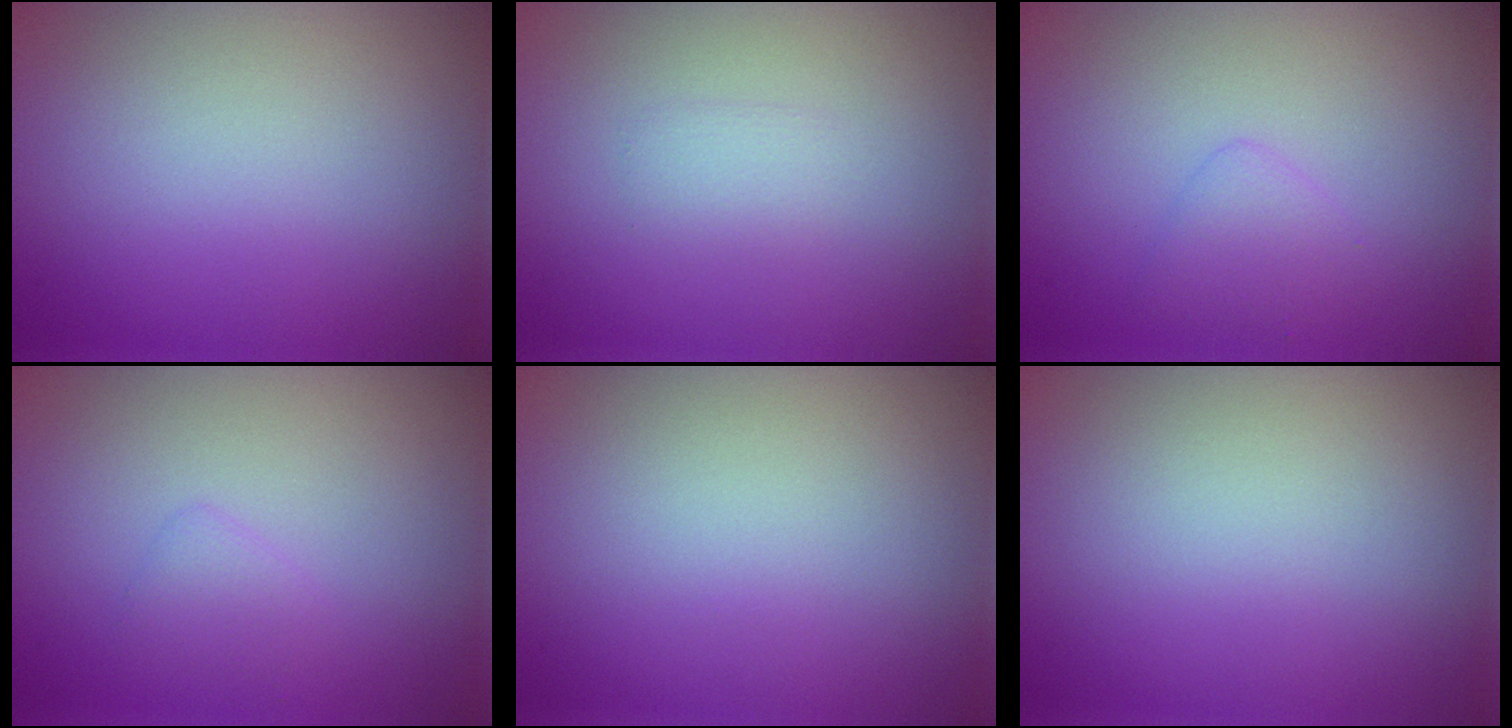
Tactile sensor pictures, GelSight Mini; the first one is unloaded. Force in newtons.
{"total": 1.0, "press": 1.0, "slide": 0.0}
{"total": 1.4, "press": 1.4, "slide": 0.0}
{"total": 1.0, "press": 1.0, "slide": 0.1}
{"total": 0.0}
{"total": 0.0}